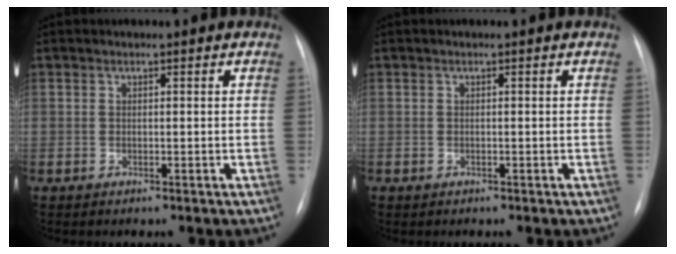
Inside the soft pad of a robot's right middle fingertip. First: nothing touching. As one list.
[{"total": 0.0}]